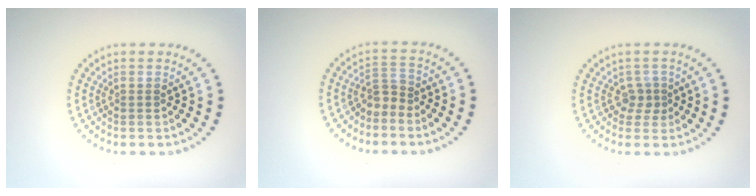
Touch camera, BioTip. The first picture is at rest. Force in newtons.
{"total": 2.0, "press": 1.4, "slide": 1.4}
{"total": 1.5, "press": 1.0, "slide": 1.1}